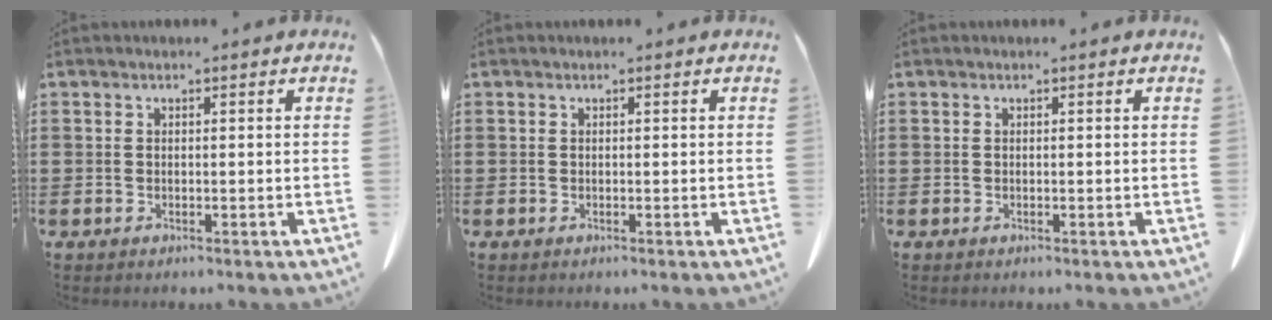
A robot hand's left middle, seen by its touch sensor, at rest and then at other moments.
{"total": 0.0}
{"total": 0.0}